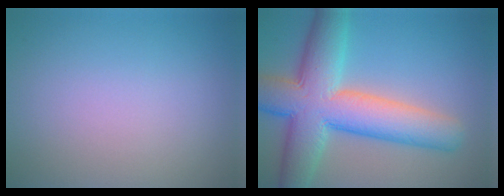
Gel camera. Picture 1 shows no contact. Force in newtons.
{"total": 11.2, "press": 11.2, "slide": 0.4}